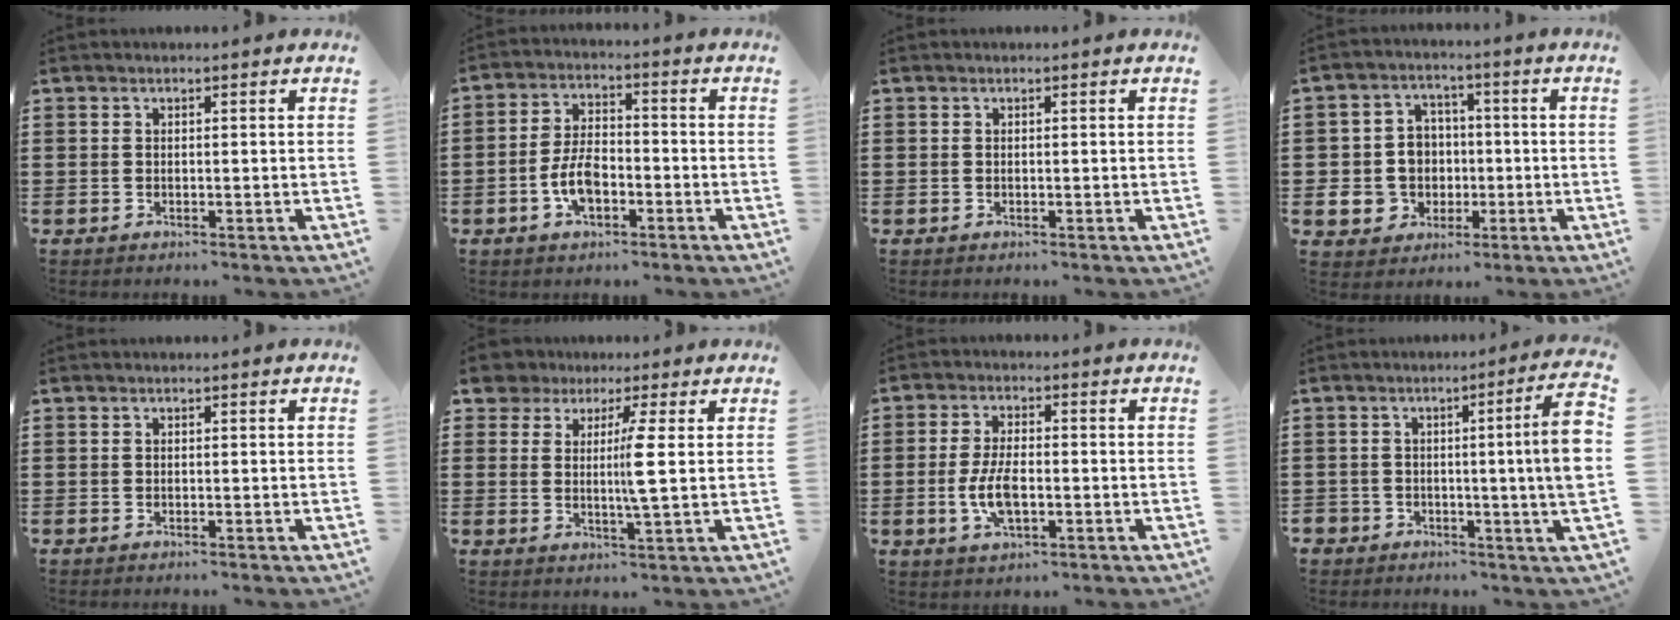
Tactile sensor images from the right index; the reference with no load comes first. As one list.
[{"total": 6.3, "force": [-2.4, 3.2, 4.9], "torque": [-0.109, 0.005, -0.048]}, {"total": 0.0}, {"total": 7.2, "force": [-0.6, 6.9, 2.1], "torque": [-0.077, 0.016, -0.009]}, {"total": 0.0}, {"total": 5.8, "force": [2.8, 1.2, 4.9], "torque": [-0.089, -0.012, 0.045]}, {"total": 6.1, "force": [-1.2, 2.8, 5.4], "torque": [-0.122, -0.002, -0.027]}, {"total": 8.5, "force": [-0.3, 1.1, 8.4], "torque": [-0.120, -0.011, -0.008]}]